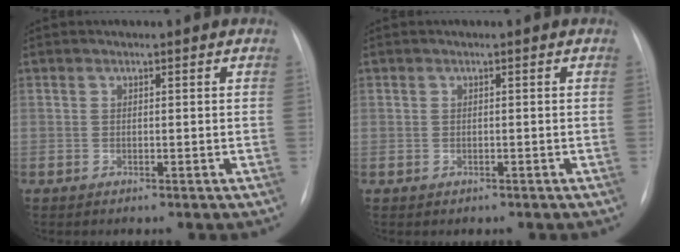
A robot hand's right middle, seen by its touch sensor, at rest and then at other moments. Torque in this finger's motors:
{"motor_torque": [-1.28, 0.48, -0.40, -0.10]}